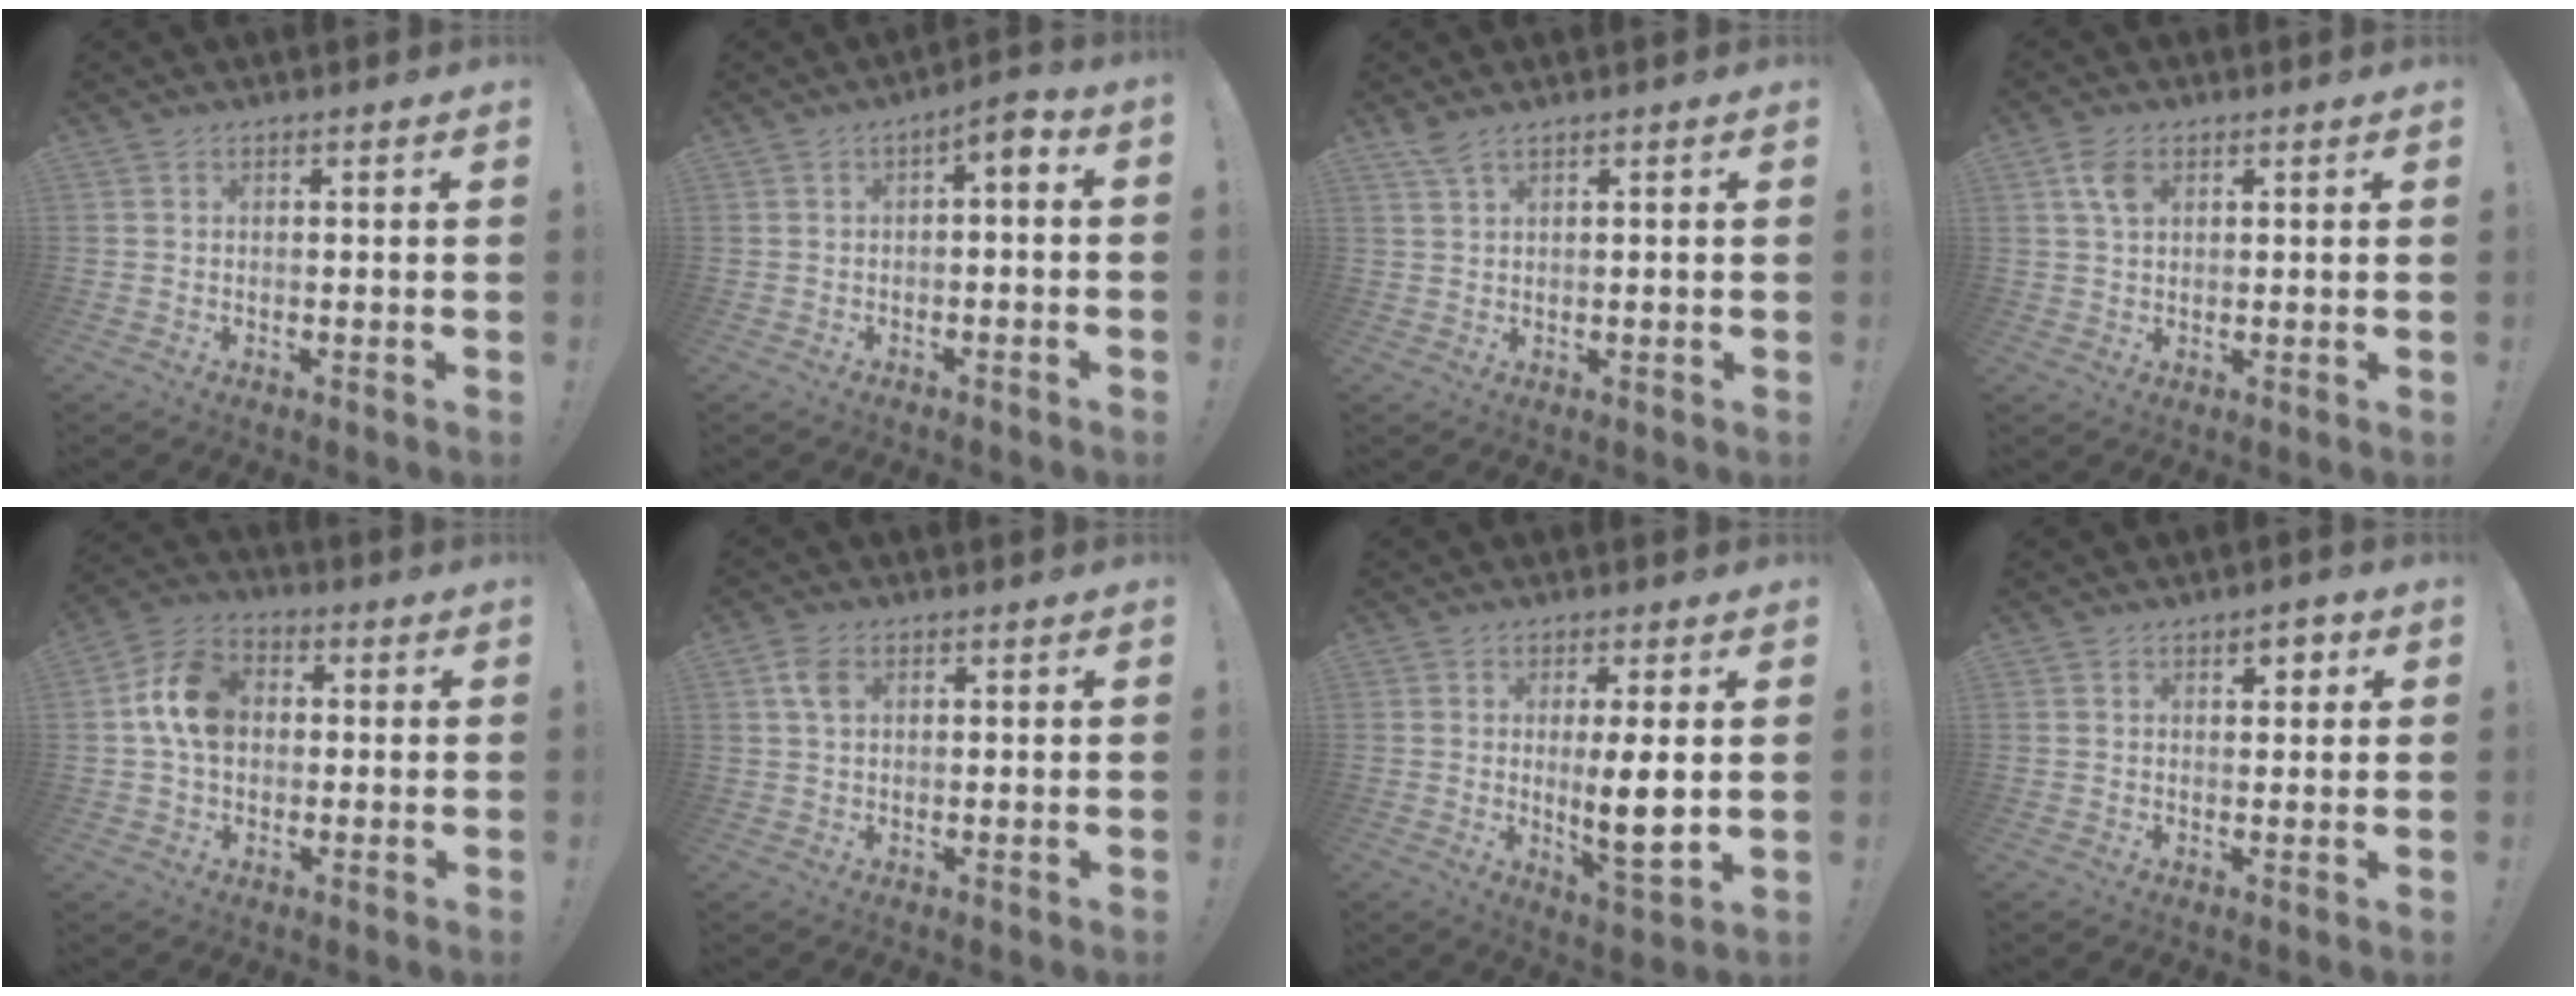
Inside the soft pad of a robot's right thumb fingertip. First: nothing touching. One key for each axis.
{"total": 3.8, "fx": -1.5, "fy": 1.1, "fz": 3.3, "tx": -0.048, "ty": 0.003, "tz": -0.027}
{"total": 2.5, "fx": 1.9, "fy": 0.4, "fz": 1.6, "tx": -0.042, "ty": -0.007, "tz": 0.037}
{"total": 5.2, "fx": 2.1, "fy": 3.1, "fz": 3.7, "tx": -0.058, "ty": -0.001, "tz": 0.039}
{"total": 12.5, "fx": 1.7, "fy": 9.3, "fz": 8.2, "tx": -0.143, "ty": 0.015, "tz": 0.037}
{"total": 4.5, "fx": 1.6, "fy": 2.8, "fz": 3.2, "tx": -0.056, "ty": 0.002, "tz": 0.030}
{"total": 9.4, "fx": 0.7, "fy": 1.3, "fz": 9.3, "tx": -0.145, "ty": -0.018, "tz": 0.008}
{"total": 3.1, "fx": 1.5, "fy": 1.6, "fz": 2.2, "tx": -0.024, "ty": -0.004, "tz": 0.020}